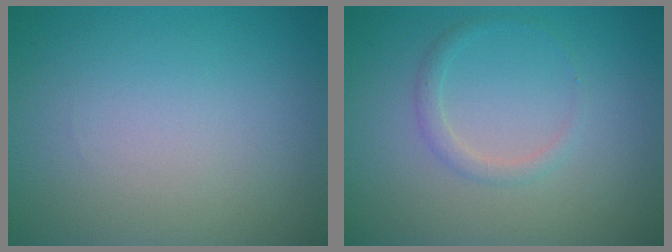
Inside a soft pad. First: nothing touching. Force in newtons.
{"total": 1.3, "press": 1.3, "slide": 0.1}